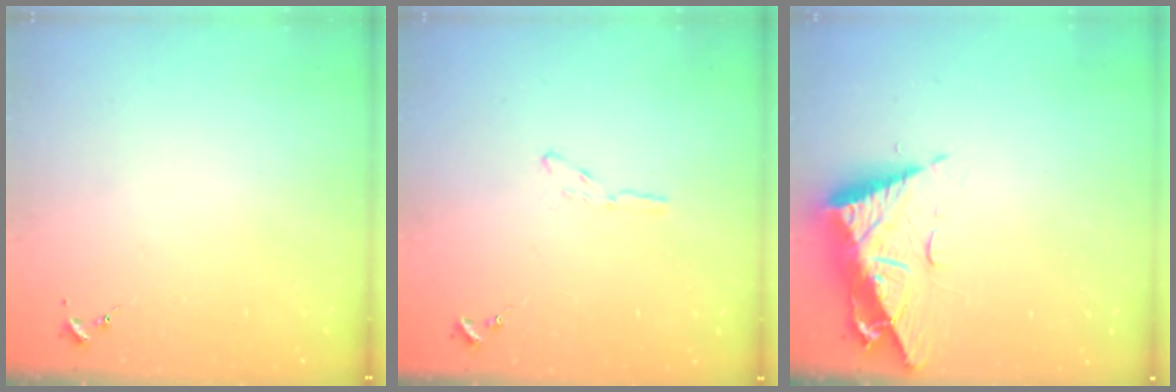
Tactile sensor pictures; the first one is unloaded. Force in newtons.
{"total": 3.2, "press": 3.2, "slide": 0.3}
{"total": 11.9, "press": 11.8, "slide": 1.3}